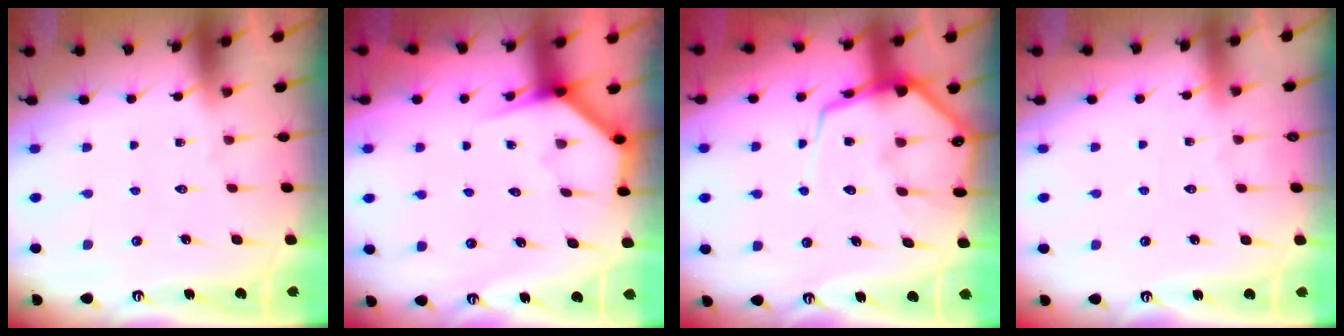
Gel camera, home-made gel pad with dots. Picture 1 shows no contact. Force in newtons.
{"total": 3.9, "press": 3.9, "slide": 0.2}
{"total": 11.5, "press": 11.4, "slide": 1.2}
{"total": 3.3, "press": 3.2, "slide": 0.4}